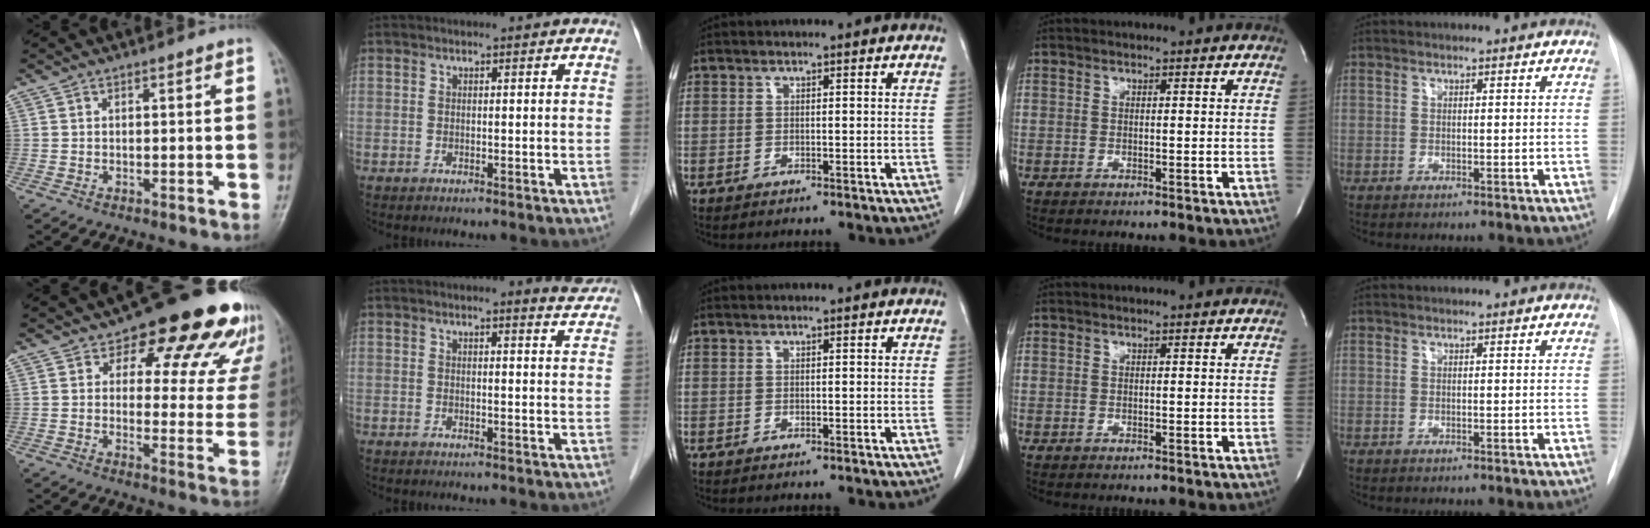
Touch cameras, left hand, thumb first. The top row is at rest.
{"thumb": {"total": 20.5, "force": [14.4, 9.6, 11.0], "torque": [-0.082, -0.069, 0.158]}, "index": {"total": 4.0, "force": [3.9, 0.3, 0.9], "torque": [-0.013, -0.018, 0.027]}}